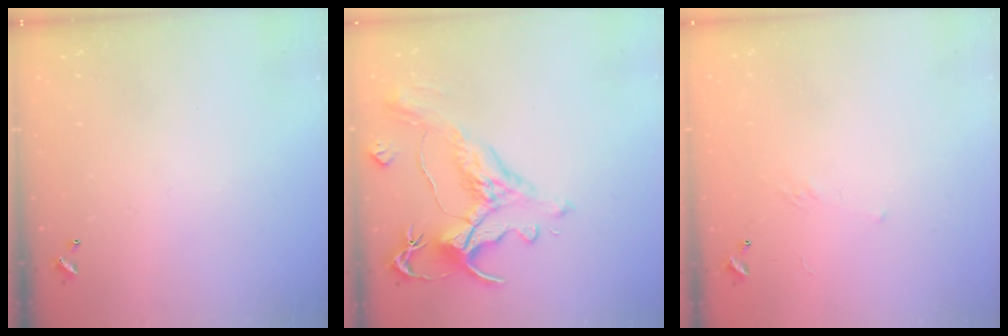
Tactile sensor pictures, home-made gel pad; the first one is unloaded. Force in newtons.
{"total": 1.7, "press": 0.9, "slide": 1.5}
{"total": 5.7, "press": 5.6, "slide": 1.1}